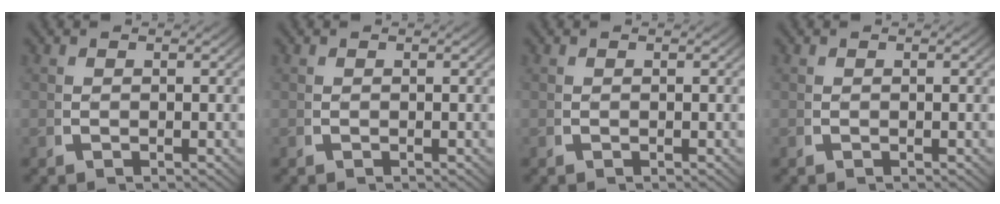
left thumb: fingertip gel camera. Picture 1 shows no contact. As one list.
[{"total": 0.0}, {"total": 0.0}, {"total": 0.0}]